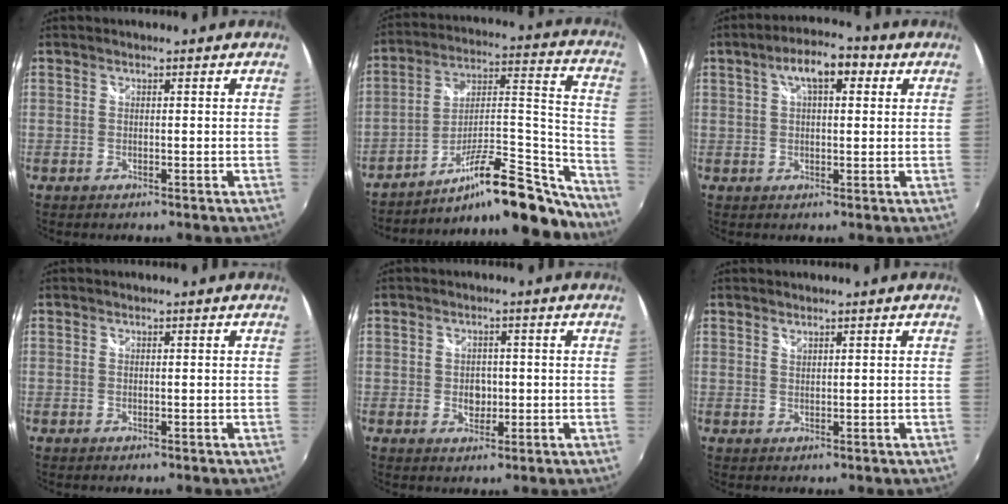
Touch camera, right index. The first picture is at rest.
{"total": 22.6, "force": [-18.8, 5.3, 11.5], "torque": [-0.142, 0.033, -0.273]}
{"total": 7.6, "force": [2.8, 3.3, 6.2], "torque": [-0.107, 0.024, 0.043]}
{"total": 0.0}
{"total": 3.4, "force": [-0.5, 2.7, 2.0], "torque": [-0.031, 0.000, -0.008]}
{"total": 0.8, "force": [0.7, 0.1, 0.3], "torque": [-0.003, 0.001, 0.013]}